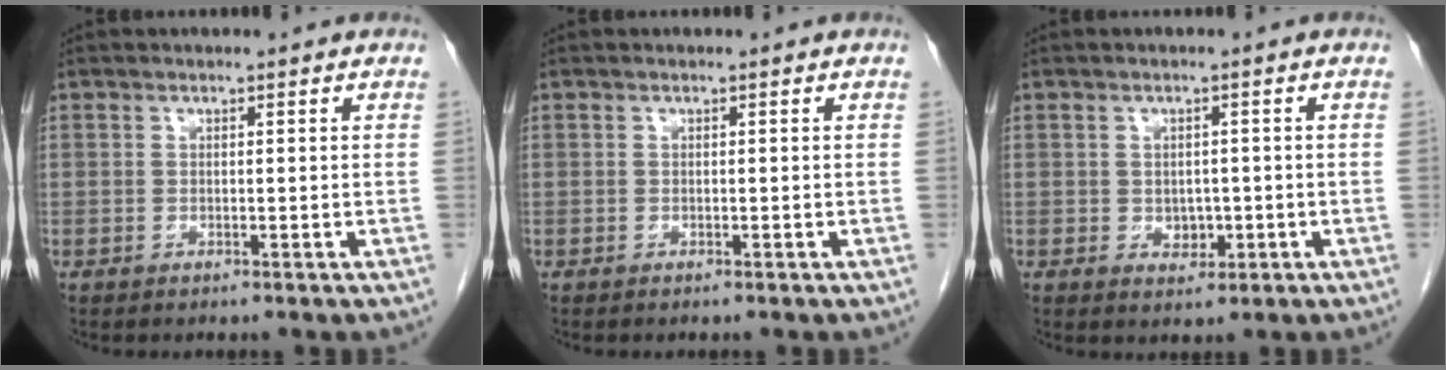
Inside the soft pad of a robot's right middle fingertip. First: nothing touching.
{"total": 0.0}
{"total": 2.4, "force": [-0.5, 1.8, 1.5], "torque": [-0.020, 0.001, 0.000]}